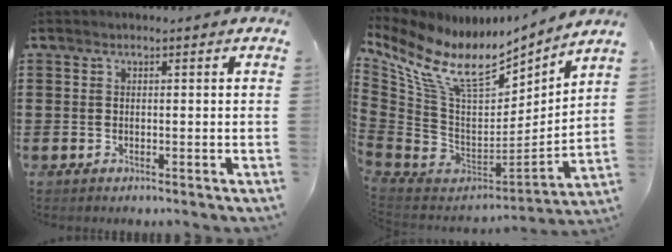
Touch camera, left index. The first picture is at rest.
{"total": 14.1, "force": [8.7, 5.9, 9.4], "torque": [-0.232, -0.058, 0.151]}